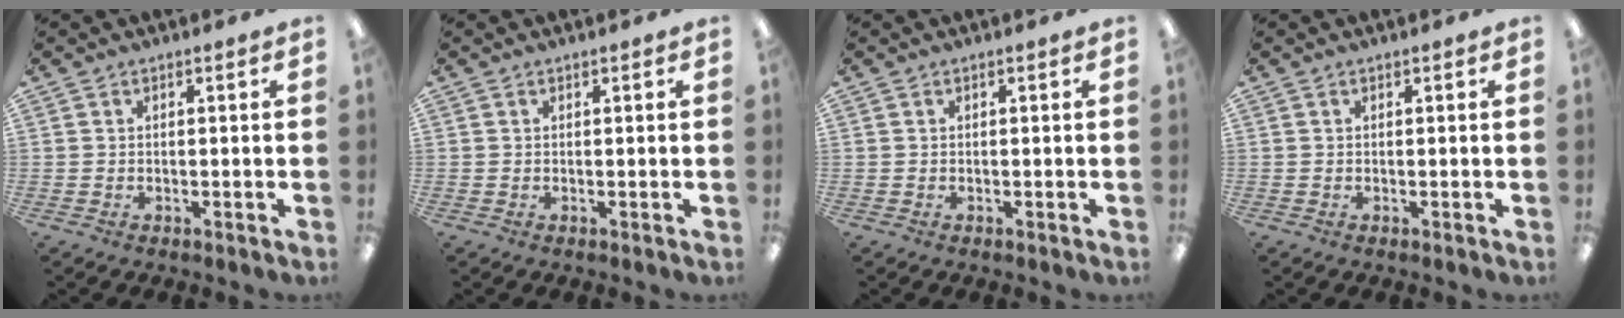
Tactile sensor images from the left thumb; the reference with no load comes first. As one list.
[{"total": 0.0}, {"total": 0.0}, {"total": 0.0}]